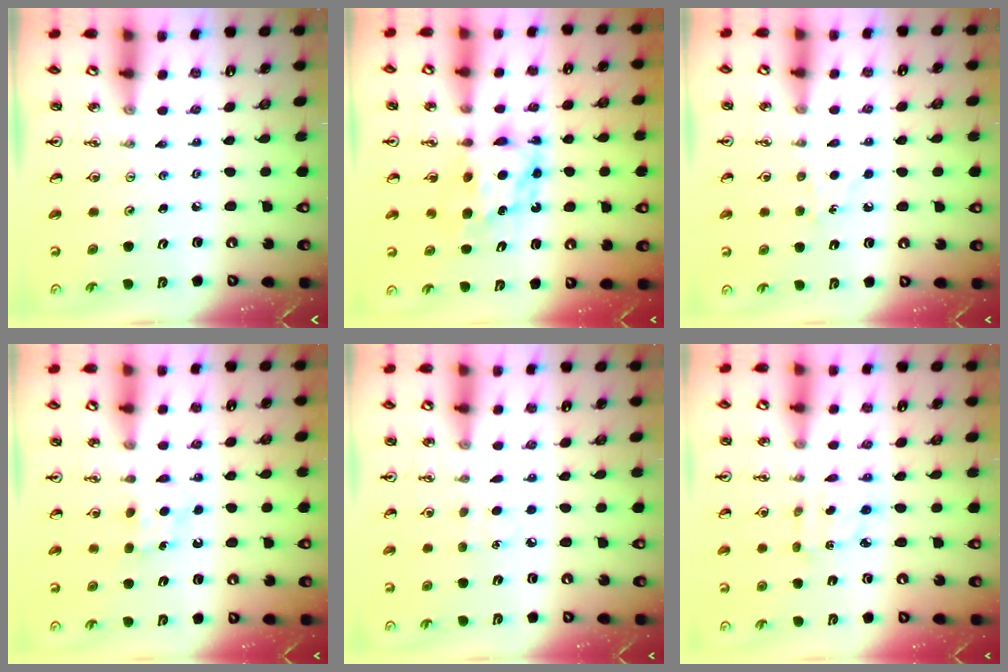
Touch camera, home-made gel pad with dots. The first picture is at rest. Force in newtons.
{"total": 6.6, "press": 6.6, "slide": 0.6}
{"total": 4.4, "press": 4.4, "slide": 0.6}
{"total": 5.3, "press": 5.2, "slide": 0.7}
{"total": 5.0, "press": 4.9, "slide": 0.5}
{"total": 2.5, "press": 2.5, "slide": 0.2}